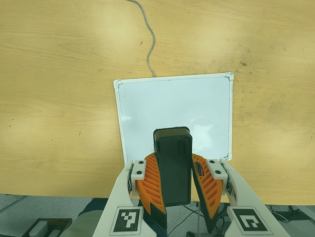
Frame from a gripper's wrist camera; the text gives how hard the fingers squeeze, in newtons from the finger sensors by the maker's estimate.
{"total": 8.9, "left": 9.1, "right": 8.6}